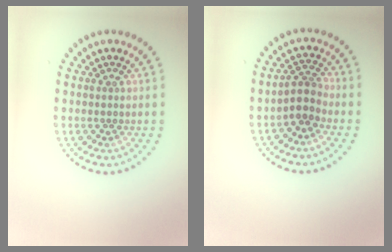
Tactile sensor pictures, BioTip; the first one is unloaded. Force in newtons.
{"total": 2.2, "press": 1.8, "slide": 1.4}